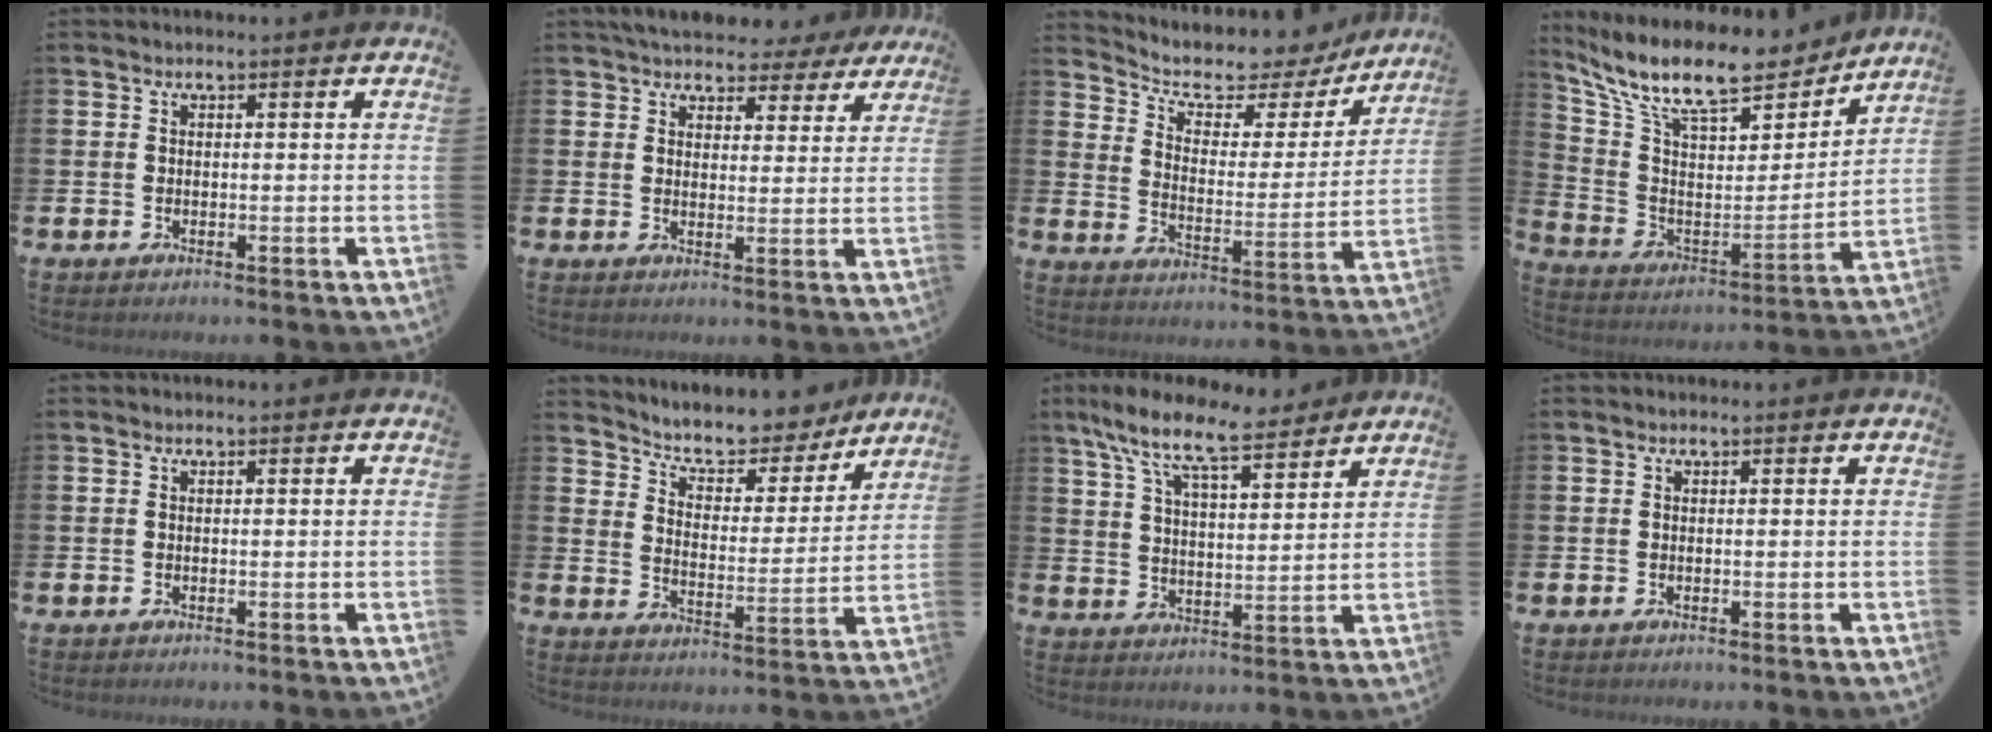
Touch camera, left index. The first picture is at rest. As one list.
[{"total": 5.5, "force": [5.0, 2.1, 1.0], "torque": [-0.023, -0.028, 0.086]}, {"total": 6.2, "force": [5.4, 2.5, 1.7], "torque": [-0.053, -0.042, 0.085]}, {"total": 12.9, "force": [11.0, 3.6, 5.7], "torque": [-0.139, -0.072, 0.190]}, {"total": 0.0}, {"total": 7.7, "force": [7.2, 2.4, 1.4], "torque": [-0.046, -0.062, 0.121]}, {"total": 10.1, "force": [8.6, 2.3, 4.7], "torque": [-0.109, -0.040, 0.152]}, {"total": 0.0}]